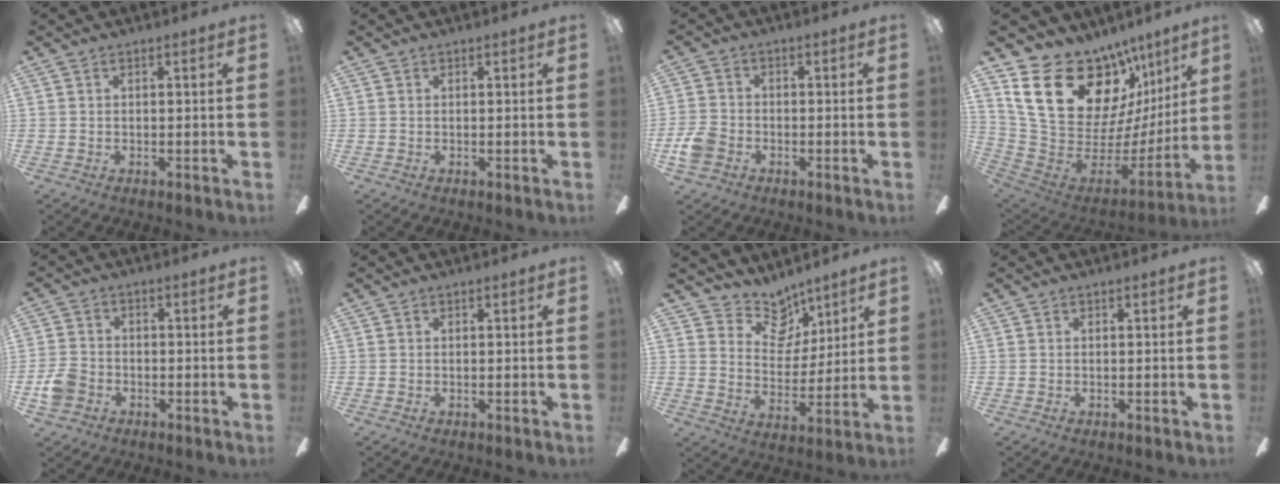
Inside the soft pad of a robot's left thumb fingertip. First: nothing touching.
{"total": 0.0}
{"total": 5.9, "force": [-2.7, 4.5, 2.8], "torque": [-0.061, 0.020, -0.049]}
{"total": 25.0, "force": [13.7, 15.1, 14.6], "torque": [-0.256, -0.087, 0.279]}
{"total": 6.0, "force": [-2.5, 4.8, 2.6], "torque": [-0.060, 0.021, -0.047]}
{"total": 0.0}
{"total": 10.8, "force": [8.5, 6.2, 2.7], "torque": [-0.045, -0.064, 0.162]}
{"total": 0.0}